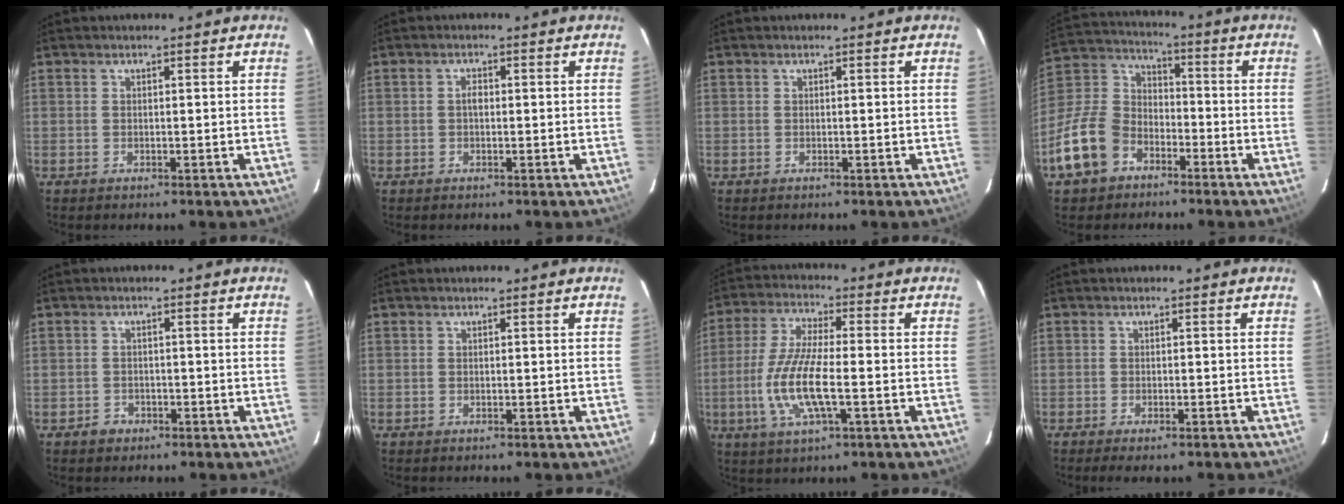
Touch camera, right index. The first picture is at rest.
{"total": 1.3, "force": [-0.1, 0.8, 1.0], "torque": [-0.019, 0.006, -0.003]}
{"total": 0.0}
{"total": 15.3, "force": [-8.0, 11.0, 7.0], "torque": [-0.177, 0.036, -0.142]}
{"total": 2.3, "force": [-1.2, 2.0, 0.2], "torque": [-0.006, 0.006, -0.018]}
{"total": 0.0}
{"total": 11.9, "force": [-2.9, 2.6, 11.2], "torque": [-0.235, -0.009, -0.059]}
{"total": 3.0, "force": [-2.4, 0.6, 1.7], "torque": [-0.038, -0.012, -0.040]}